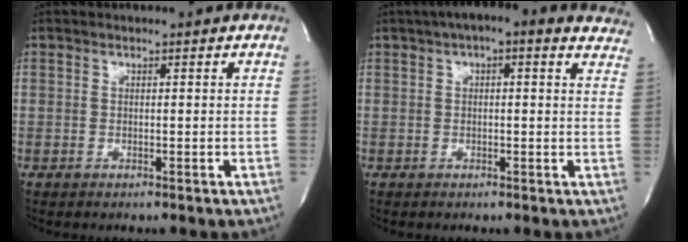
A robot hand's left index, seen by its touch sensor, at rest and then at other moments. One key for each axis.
{"total": 12.2, "fx": 9.4, "fy": 3.7, "fz": 6.7, "tx": -0.076, "ty": 0.032, "tz": 0.098}